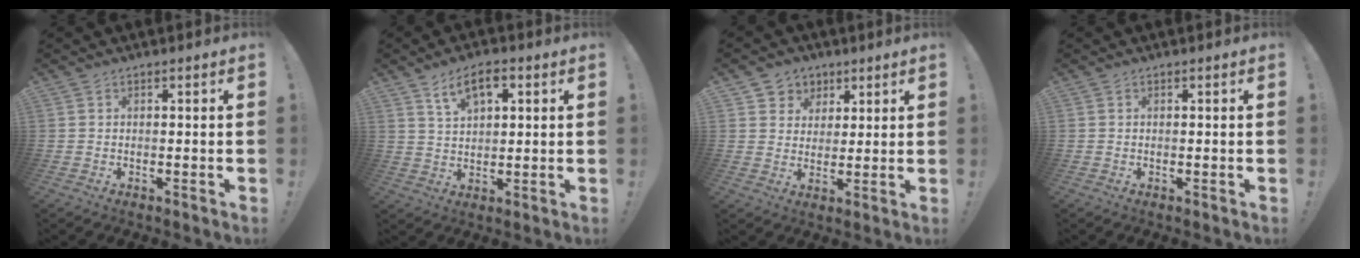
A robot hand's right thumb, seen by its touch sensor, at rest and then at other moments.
{"total": 8.0, "force": [3.9, 4.0, 5.8], "torque": [-0.095, -0.003, 0.071]}
{"total": 6.4, "force": [2.4, 5.9, 0.5], "torque": [0.000, -0.019, 0.048]}
{"total": 0.0}